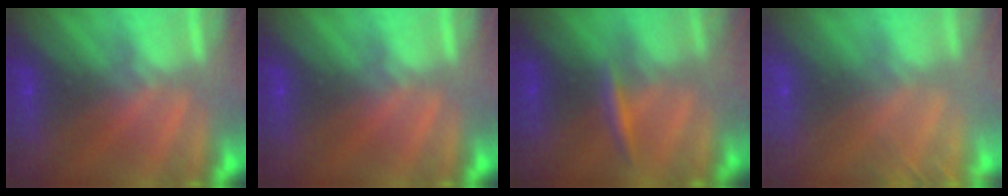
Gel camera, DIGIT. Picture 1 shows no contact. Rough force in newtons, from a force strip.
{"total": 0.0}
{"total": 2.4}
{"total": 6.5}